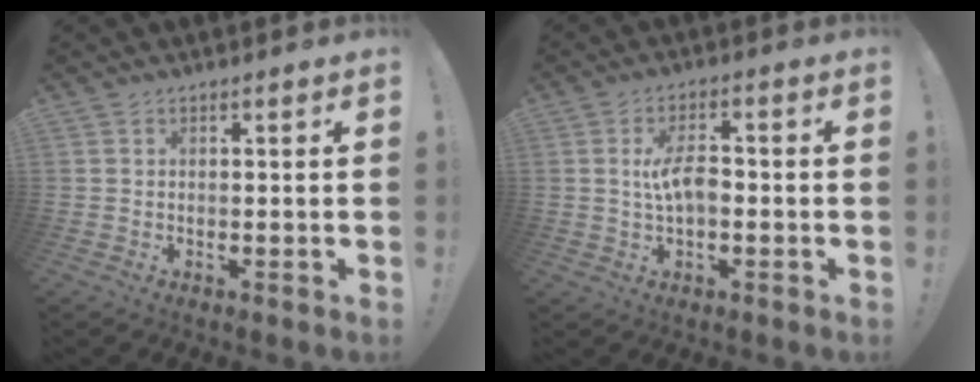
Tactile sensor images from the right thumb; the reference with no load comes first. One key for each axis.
{"total": 7.1, "fx": -0.5, "fy": 3.5, "fz": 6.2, "tx": -0.122, "ty": 0.004, "tz": -0.012}